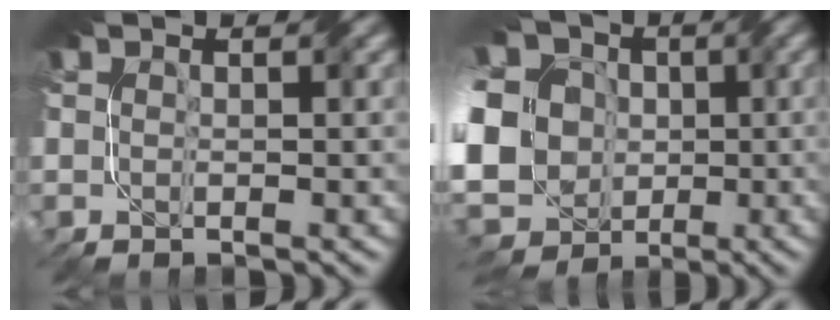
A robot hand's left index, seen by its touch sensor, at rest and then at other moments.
{"total": 21.9, "force": [-2.2, 19.2, 10.3], "torque": [-0.239, 0.018, -0.088]}